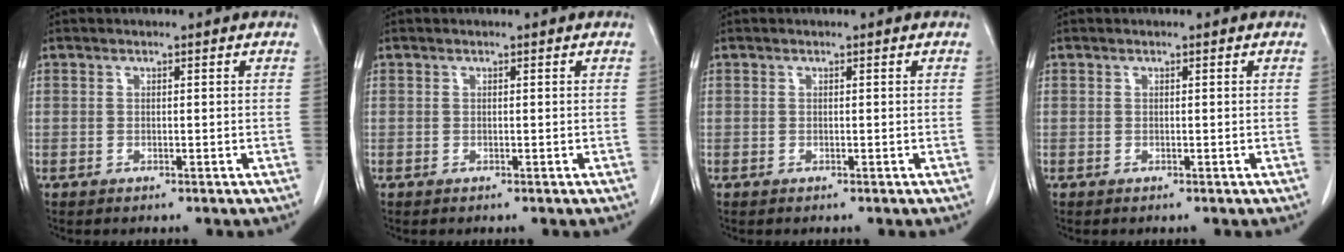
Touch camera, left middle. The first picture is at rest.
{"total": 0.0}
{"total": 0.0}
{"total": 0.0}